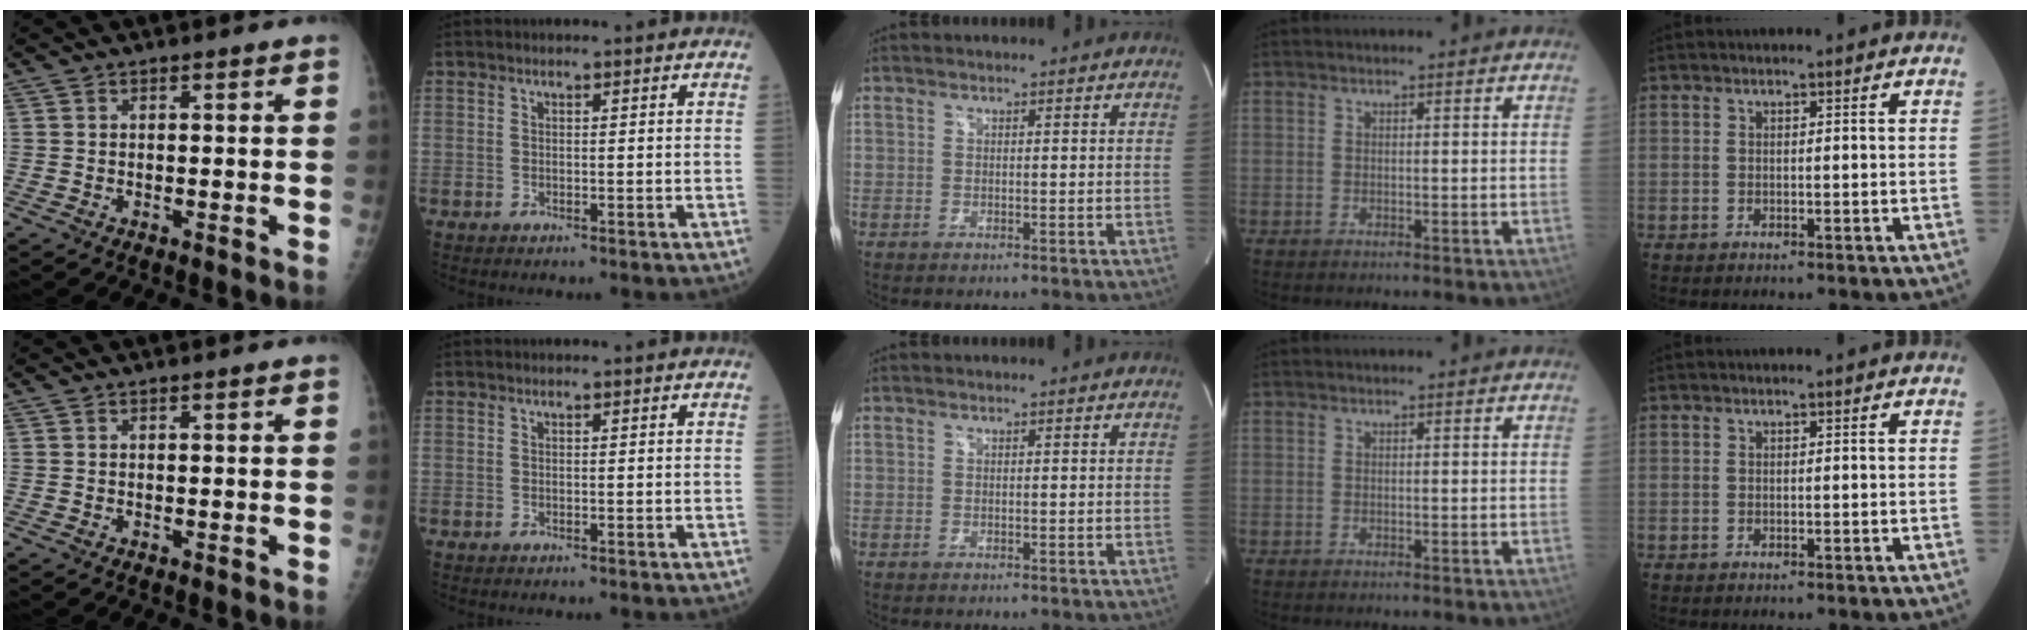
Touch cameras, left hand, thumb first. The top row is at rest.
{}